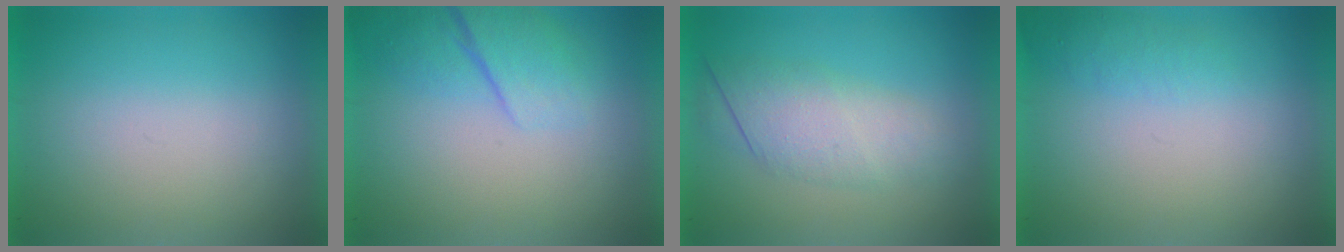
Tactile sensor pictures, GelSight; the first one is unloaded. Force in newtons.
{"total": 2.6}
{"total": 3.0}
{"total": 1.3}